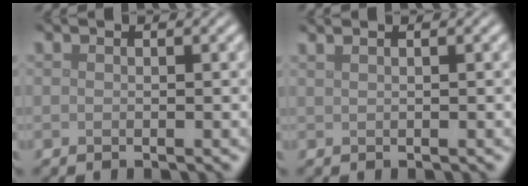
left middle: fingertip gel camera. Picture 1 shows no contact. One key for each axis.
{"total": 2.1, "fx": 1.3, "fy": 1.0, "fz": 1.3, "tx": -0.012, "ty": 0.005, "tz": -0.001}